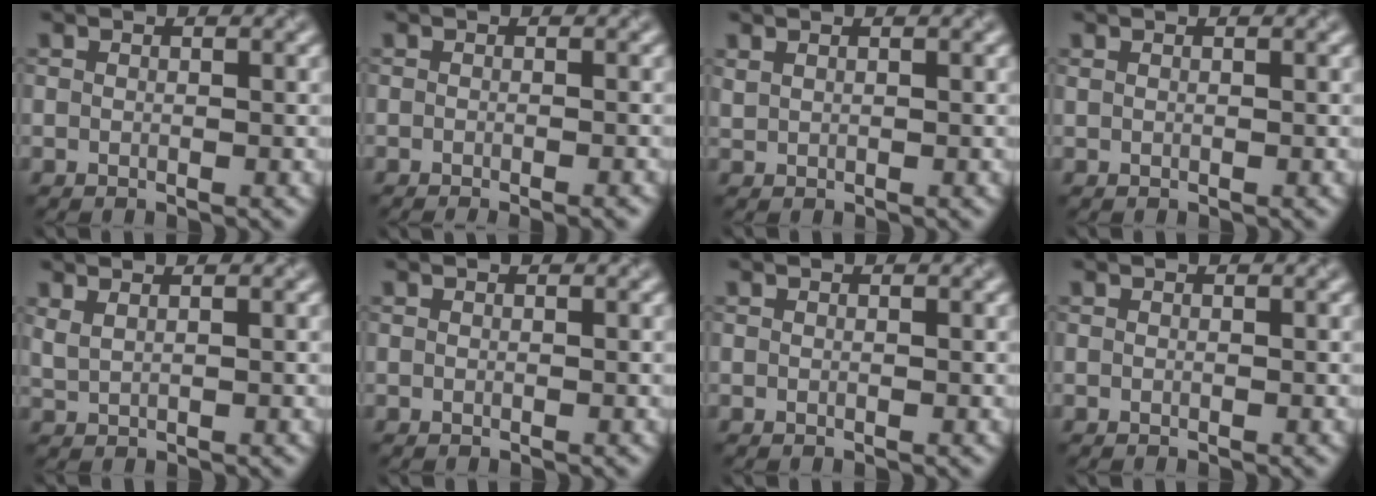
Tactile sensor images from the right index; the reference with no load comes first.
{"total": 1.4, "force": [-1.2, 0.0, 0.8], "torque": [-0.010, -0.008, -0.015]}
{"total": 0.7, "force": [0.6, 0.3, 0.3], "torque": [-0.015, 0.000, 0.019]}
{"total": 0.0}
{"total": 1.7, "force": [1.2, 0.5, 1.1], "torque": [-0.025, 0.000, 0.026]}
{"total": 0.0}
{"total": 0.0}
{"total": 0.0}